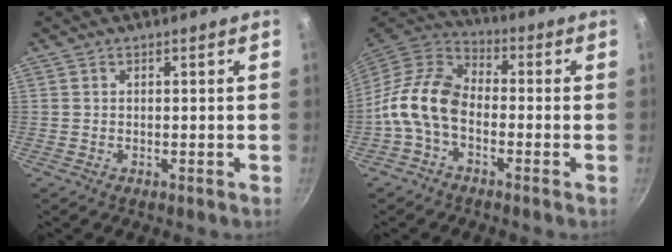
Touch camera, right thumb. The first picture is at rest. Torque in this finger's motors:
{"motor_torque": [1.98, 2.44, 1.16, -1.22, 0.51]}